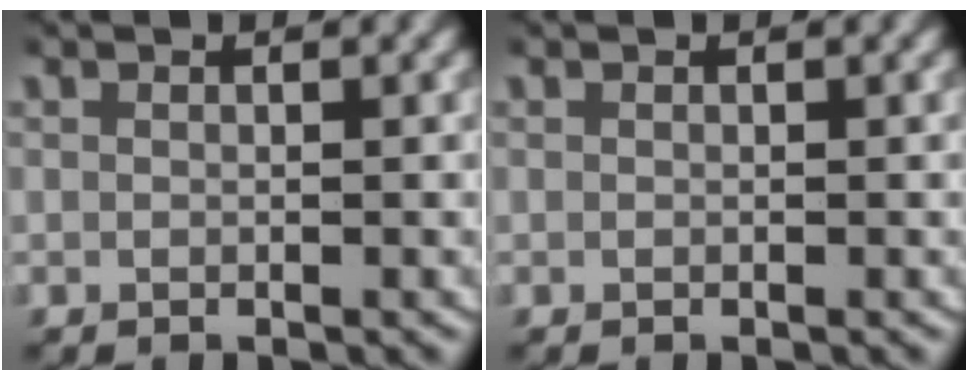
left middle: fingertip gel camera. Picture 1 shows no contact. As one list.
[{"total": 0.0}]